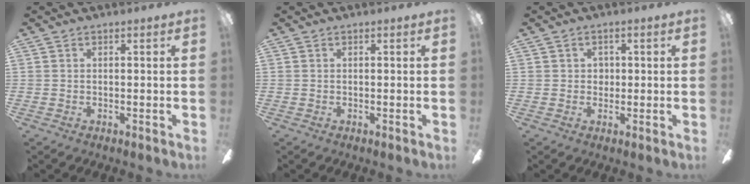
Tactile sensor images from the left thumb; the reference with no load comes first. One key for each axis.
{"total": 0.0}
{"total": 1.8, "fx": 0.3, "fy": 1.7, "fz": 0.5, "tx": -0.006, "ty": 0.005, "tz": 0.002}